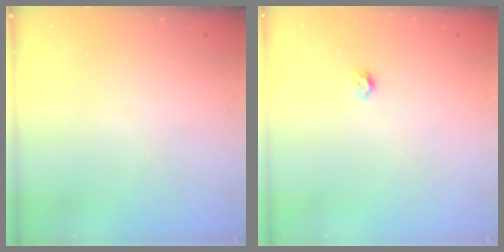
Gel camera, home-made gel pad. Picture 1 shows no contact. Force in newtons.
{"total": 4.0, "press": 3.9, "slide": 0.6}